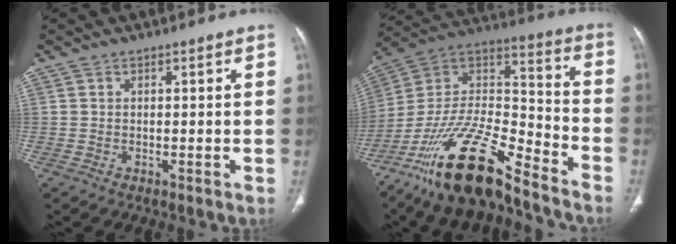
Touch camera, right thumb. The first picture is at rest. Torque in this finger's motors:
{"motor_torque": [2.82, -0.08, 1.62, -1.15, 0.27]}